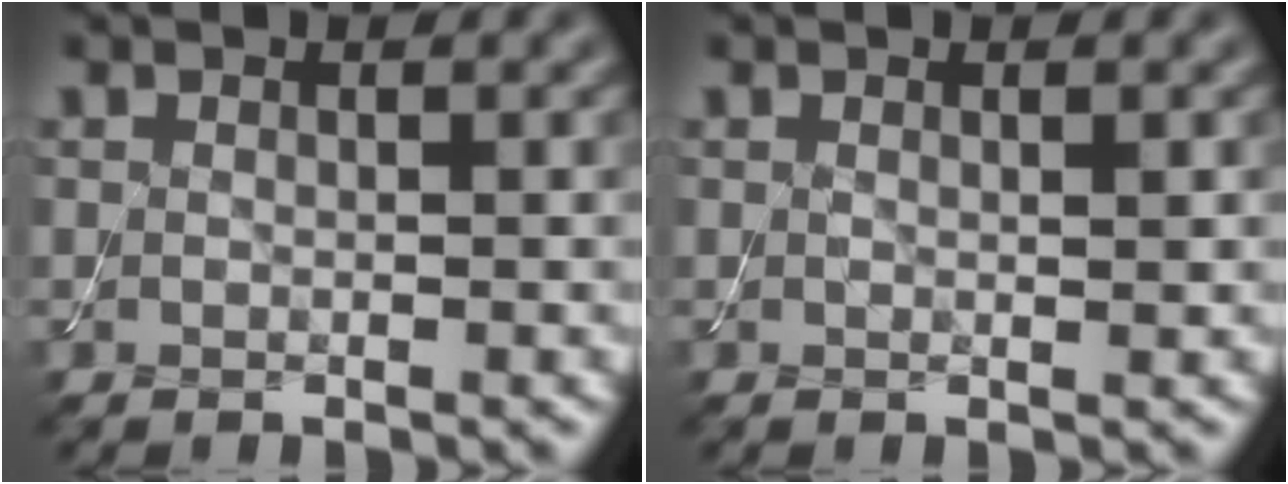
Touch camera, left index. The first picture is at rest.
{"total": 0.7, "force": [0.3, 0.1, 0.7], "torque": [-0.009, -0.003, 0.004]}